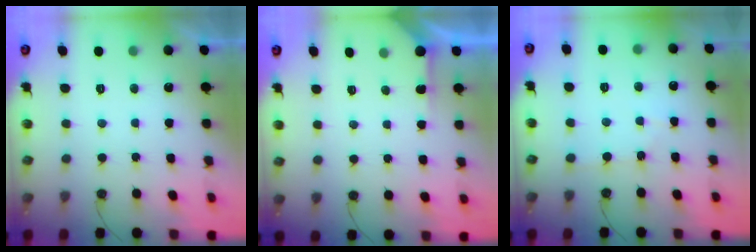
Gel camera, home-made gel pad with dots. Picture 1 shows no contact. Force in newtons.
{"total": 4.1, "press": 4.1, "slide": 0.5}
{"total": 2.8, "press": 2.7, "slide": 0.4}